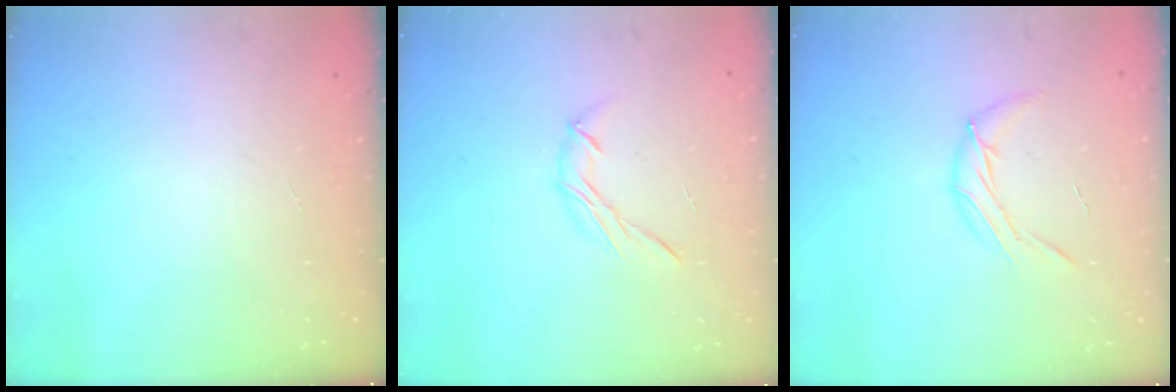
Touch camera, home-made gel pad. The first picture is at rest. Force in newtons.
{"total": 6.4, "press": 6.4, "slide": 0.7}
{"total": 8.2, "press": 8.0, "slide": 1.3}